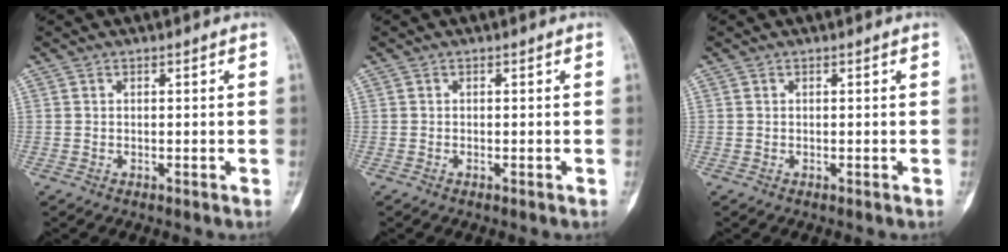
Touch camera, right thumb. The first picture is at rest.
{"total": 0.0}
{"total": 0.0}